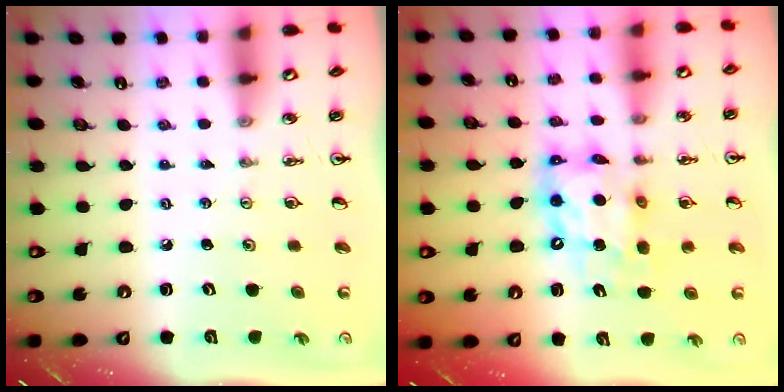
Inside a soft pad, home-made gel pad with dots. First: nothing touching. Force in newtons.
{"total": 11.4, "press": 11.4, "slide": 0.7}